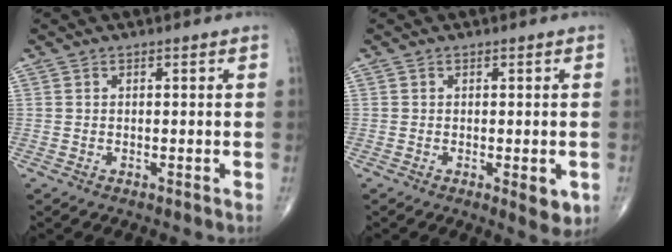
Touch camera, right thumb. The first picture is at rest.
{"total": 3.9, "force": [-1.1, 1.5, 3.3], "torque": [-0.031, -0.006, -0.012]}